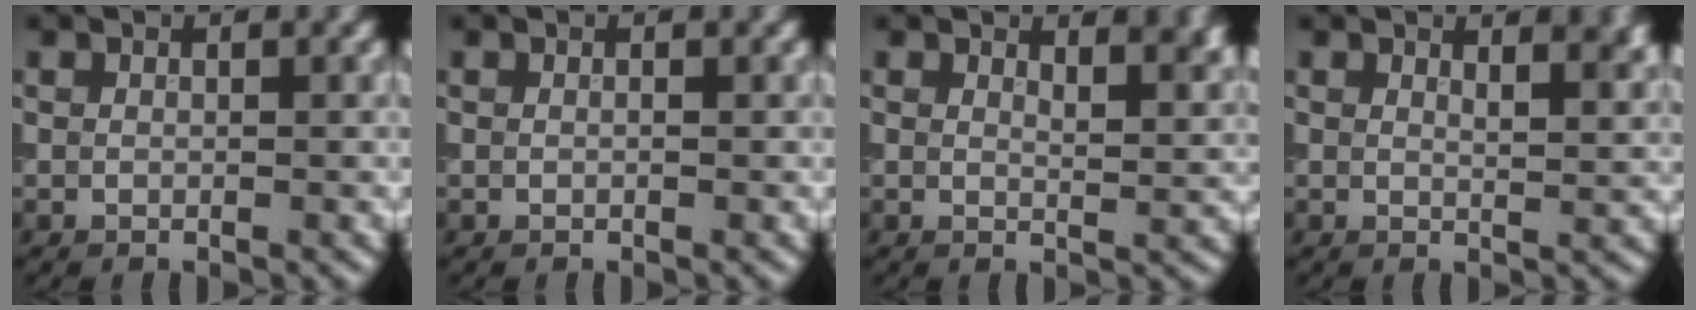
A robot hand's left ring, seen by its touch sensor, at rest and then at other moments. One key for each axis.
{"total": 0.0}
{"total": 2.9, "fx": 2.2, "fy": 1.1, "fz": 1.6, "tx": -0.007, "ty": 0.003, "tz": 0.027}
{"total": 2.7, "fx": 1.9, "fy": 1.1, "fz": 1.6, "tx": -0.001, "ty": 0.006, "tz": 0.022}